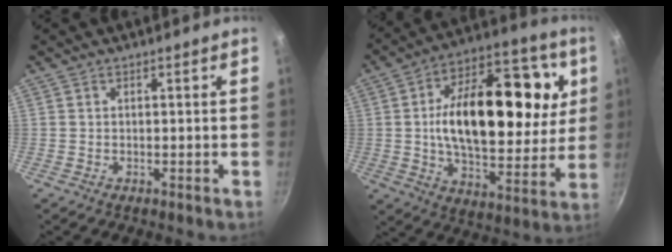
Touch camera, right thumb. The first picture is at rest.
{"total": 27.6, "force": [5.2, 15.4, 22.3], "torque": [-0.328, 0.003, 0.068]}